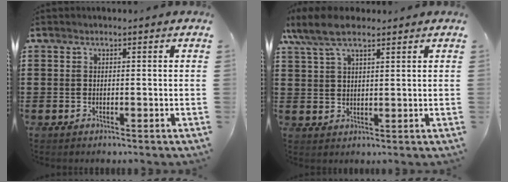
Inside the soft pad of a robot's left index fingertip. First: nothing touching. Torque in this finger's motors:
{"motor_torque": [1.29, -0.85, 0.60, 0.18]}